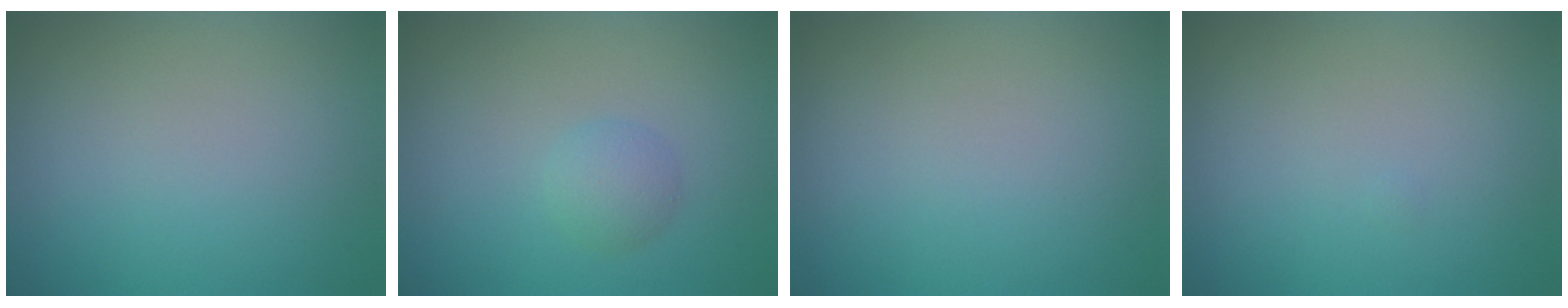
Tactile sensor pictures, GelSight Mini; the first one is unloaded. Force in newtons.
{"total": 1.7, "press": 1.7, "slide": 0.0}
{"total": 0.0}
{"total": 0.0}